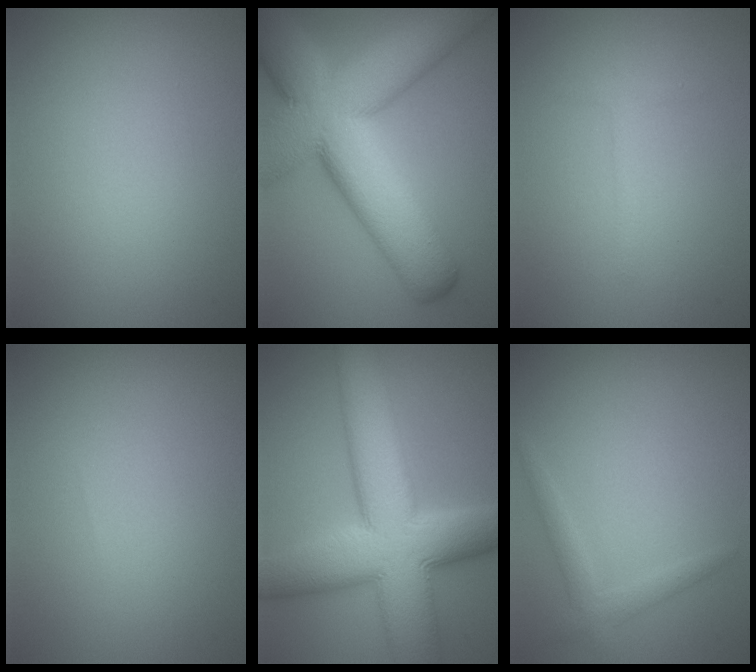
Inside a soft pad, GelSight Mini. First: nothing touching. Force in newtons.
{"total": 15.7, "press": 15.7, "slide": 1.1}
{"total": 1.1, "press": 1.1, "slide": 0.1}
{"total": 0.0}
{"total": 13.0, "press": 13.0, "slide": 0.2}
{"total": 1.8, "press": 1.8, "slide": 0.1}